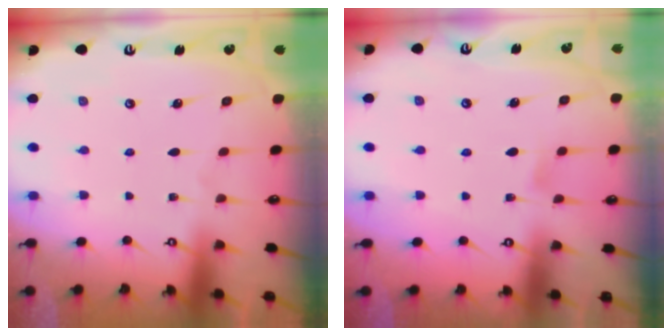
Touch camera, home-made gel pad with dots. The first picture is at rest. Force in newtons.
{"total": 5.2, "press": 5.2, "slide": 0.7}